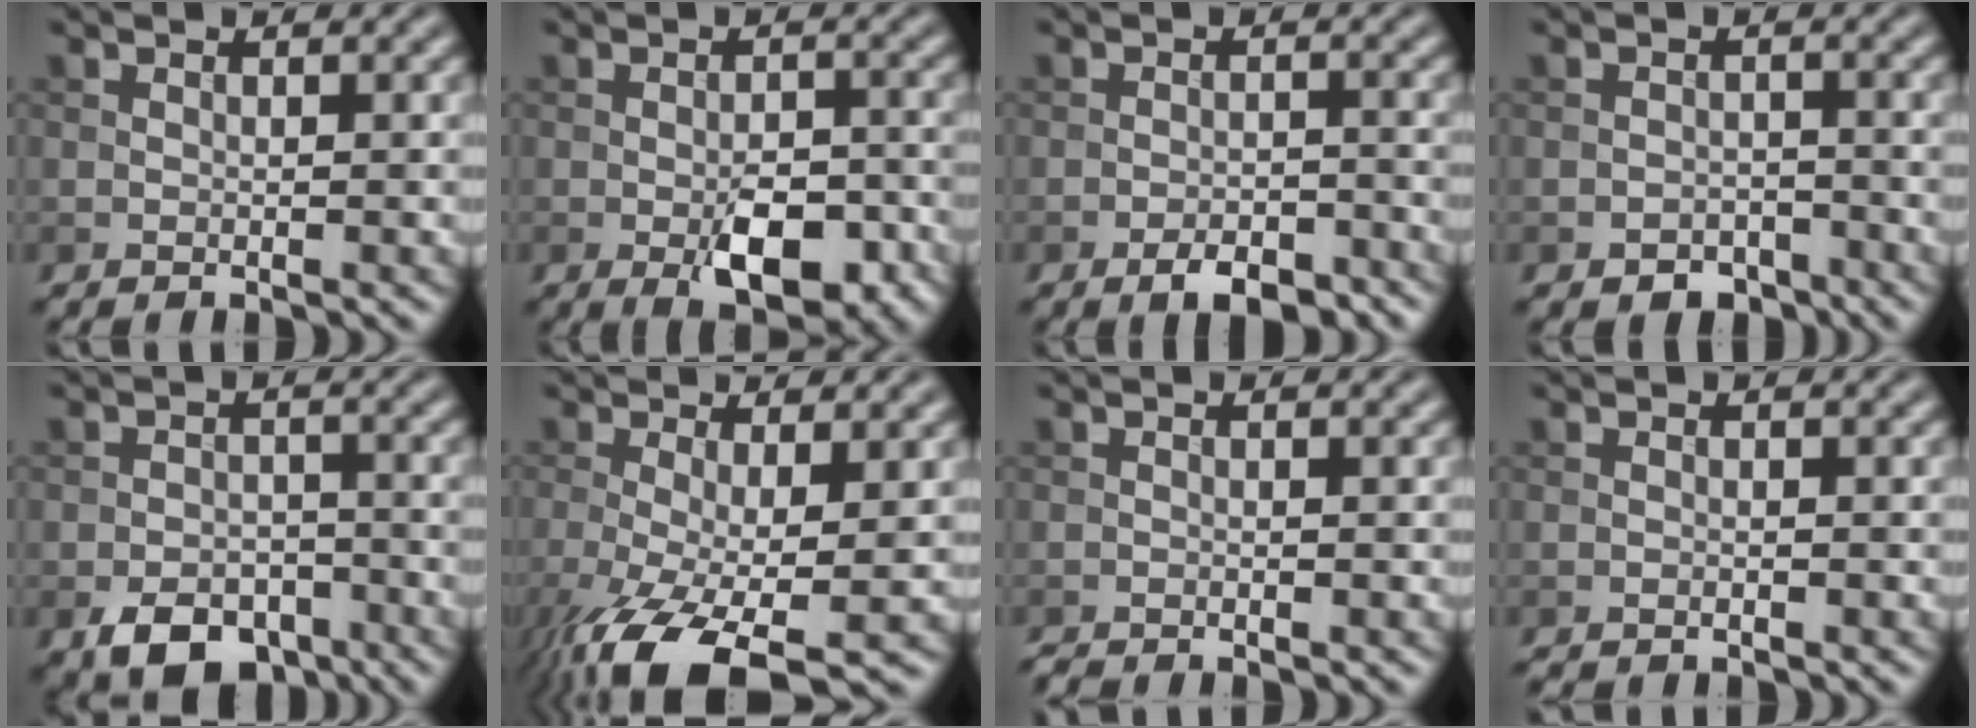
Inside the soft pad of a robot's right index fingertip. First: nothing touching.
{"total": 5.5, "force": [-2.1, 2.6, 4.3], "torque": [-0.068, -0.007, -0.030]}
{"total": 3.6, "force": [-2.5, 1.4, 2.2], "torque": [-0.031, 0.001, -0.041]}
{"total": 2.3, "force": [-1.7, 1.3, 0.8], "torque": [-0.006, 0.003, -0.031]}
{"total": 5.9, "force": [-3.6, 3.6, 3.0], "torque": [-0.046, -0.009, -0.061]}
{"total": 8.5, "force": [-4.1, 2.7, 7.0], "torque": [-0.149, -0.030, -0.069]}
{"total": 0.8, "force": [-0.8, 0.0, 0.1], "torque": [-0.001, -0.002, -0.018]}
{"total": 0.7, "force": [-0.6, 0.1, 0.2], "torque": [-0.002, -0.002, -0.012]}